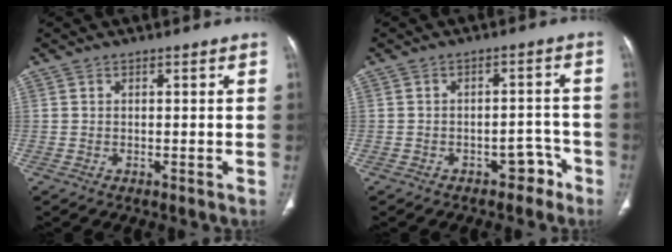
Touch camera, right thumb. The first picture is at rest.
{"total": 4.4, "force": [-3.0, 2.7, 1.6], "torque": [0.003, 0.044, -0.037]}